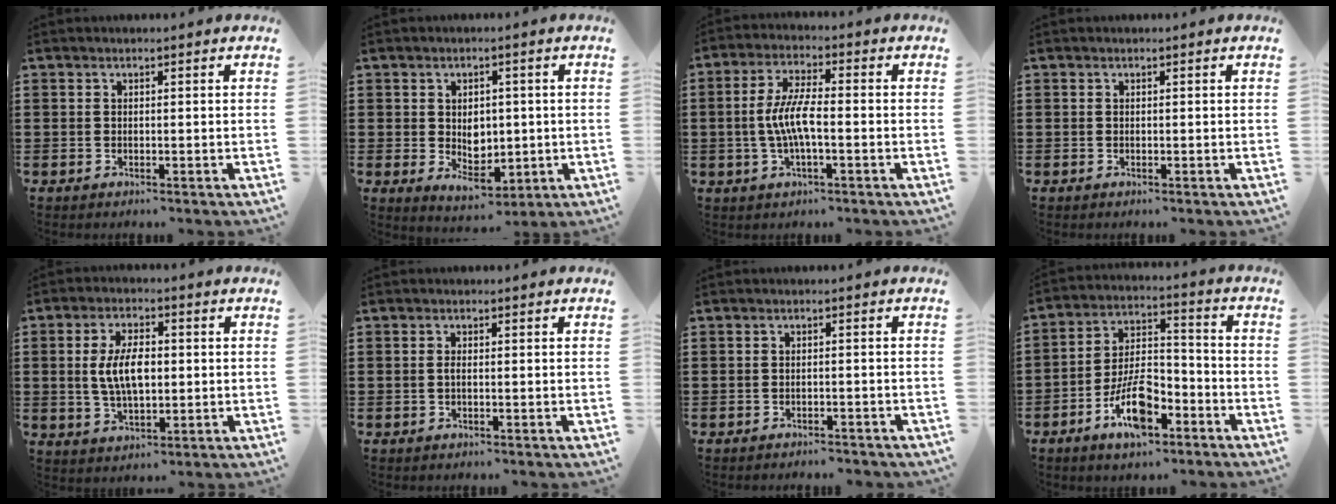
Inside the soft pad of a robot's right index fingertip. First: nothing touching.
{"total": 4.5, "force": [0.0, 3.5, 2.8], "torque": [-0.038, 0.000, -0.004]}
{"total": 6.3, "force": [-1.0, 1.7, 6.0], "torque": [-0.132, -0.003, -0.026]}
{"total": 0.0}
{"total": 7.0, "force": [0.4, 3.4, 6.1], "torque": [-0.122, 0.004, 0.000]}
{"total": 0.8, "force": [-0.2, 0.2, 0.7], "torque": [-0.015, -0.002, -0.002]}
{"total": 1.3, "force": [-1.3, 0.0, 0.3], "torque": [-0.009, 0.002, -0.027]}
{"total": 10.2, "force": [-5.7, 4.3, 7.4], "torque": [-0.152, 0.011, -0.105]}